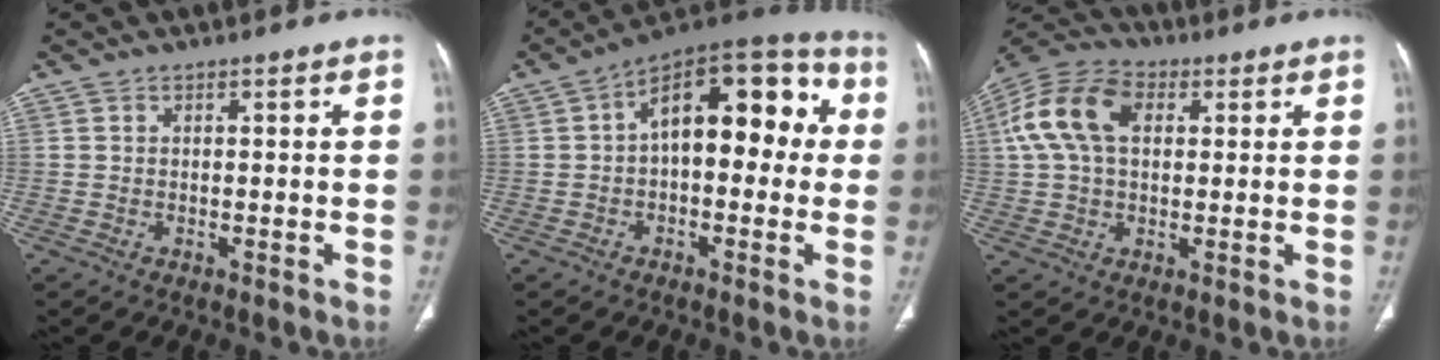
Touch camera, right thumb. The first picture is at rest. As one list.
[{"total": 17.5, "force": [1.9, 9.5, 14.7], "torque": [-0.164, 0.050, 0.017]}, {"total": 13.6, "force": [3.2, 8.8, 9.9], "torque": [-0.197, 0.028, 0.053]}]